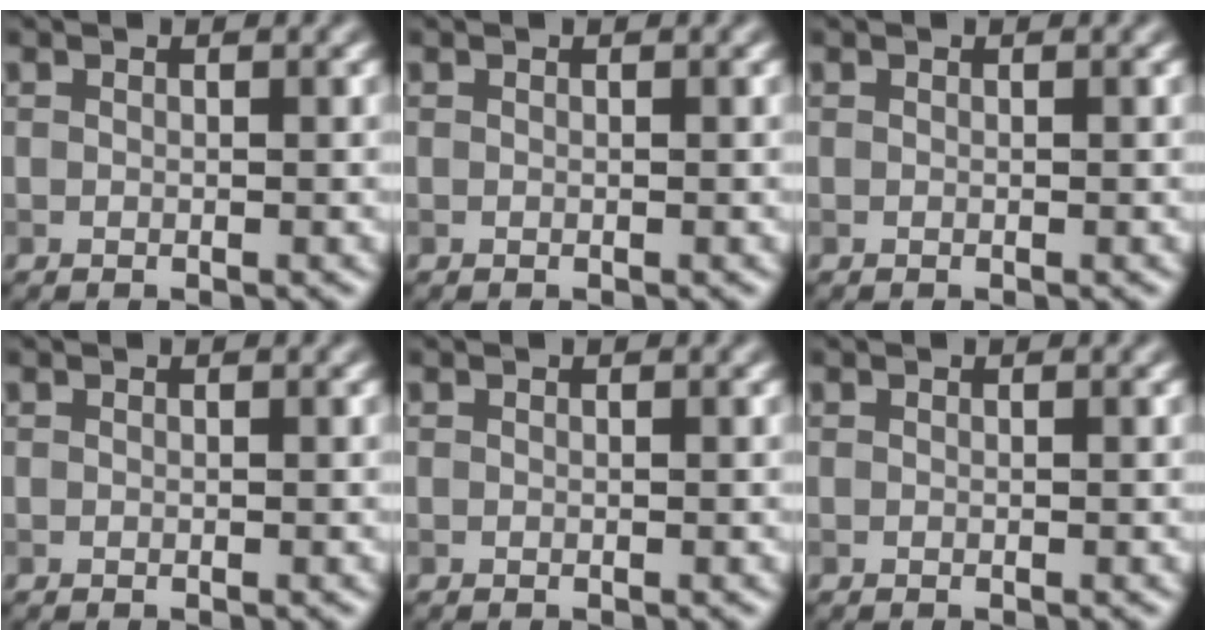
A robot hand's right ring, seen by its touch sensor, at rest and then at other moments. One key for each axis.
{"total": 0.0}
{"total": 0.0}
{"total": 0.0}
{"total": 0.0}
{"total": 0.0}